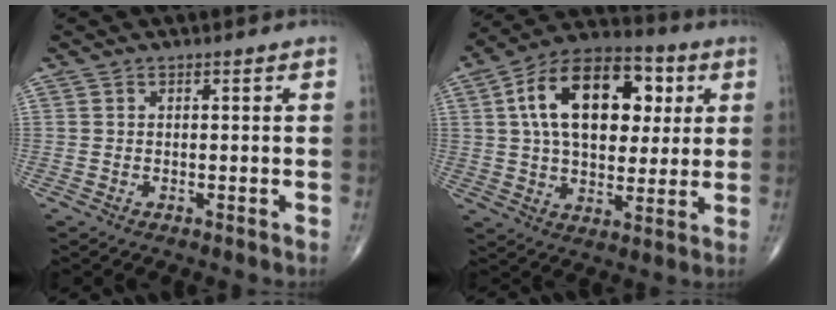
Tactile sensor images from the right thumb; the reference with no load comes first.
{"total": 21.5, "force": [5.4, 13.0, 16.3], "torque": [-0.235, 0.010, 0.083]}